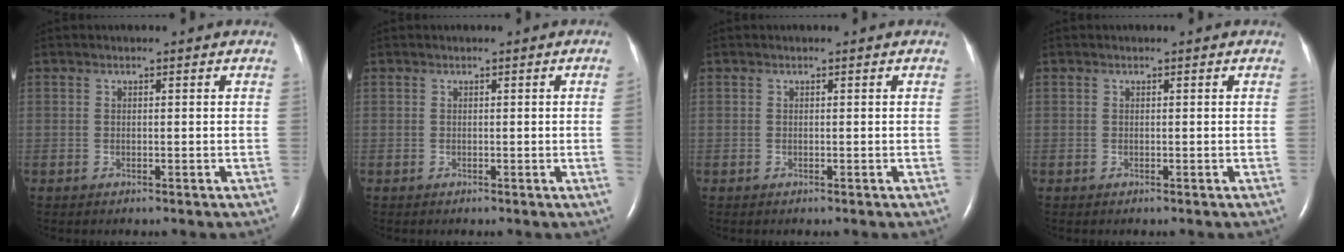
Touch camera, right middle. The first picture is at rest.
{"total": 1.5, "force": [-0.1, -0.7, 1.3], "torque": [-0.014, -0.001, -0.001]}
{"total": 0.0}
{"total": 0.0}